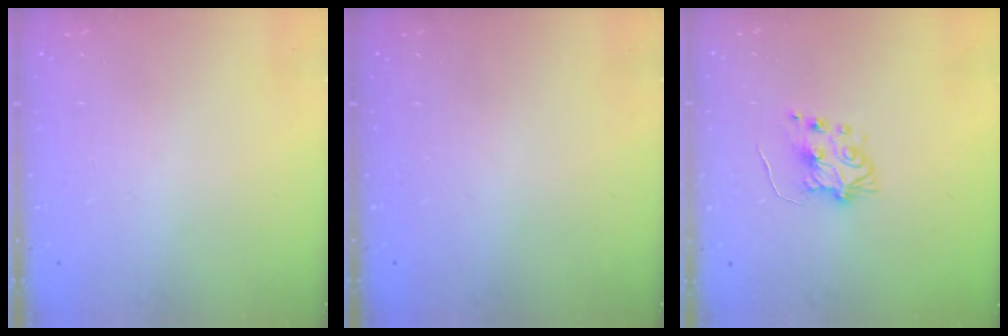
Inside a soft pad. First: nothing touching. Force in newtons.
{"total": 0.0}
{"total": 6.4, "press": 6.4, "slide": 0.4}